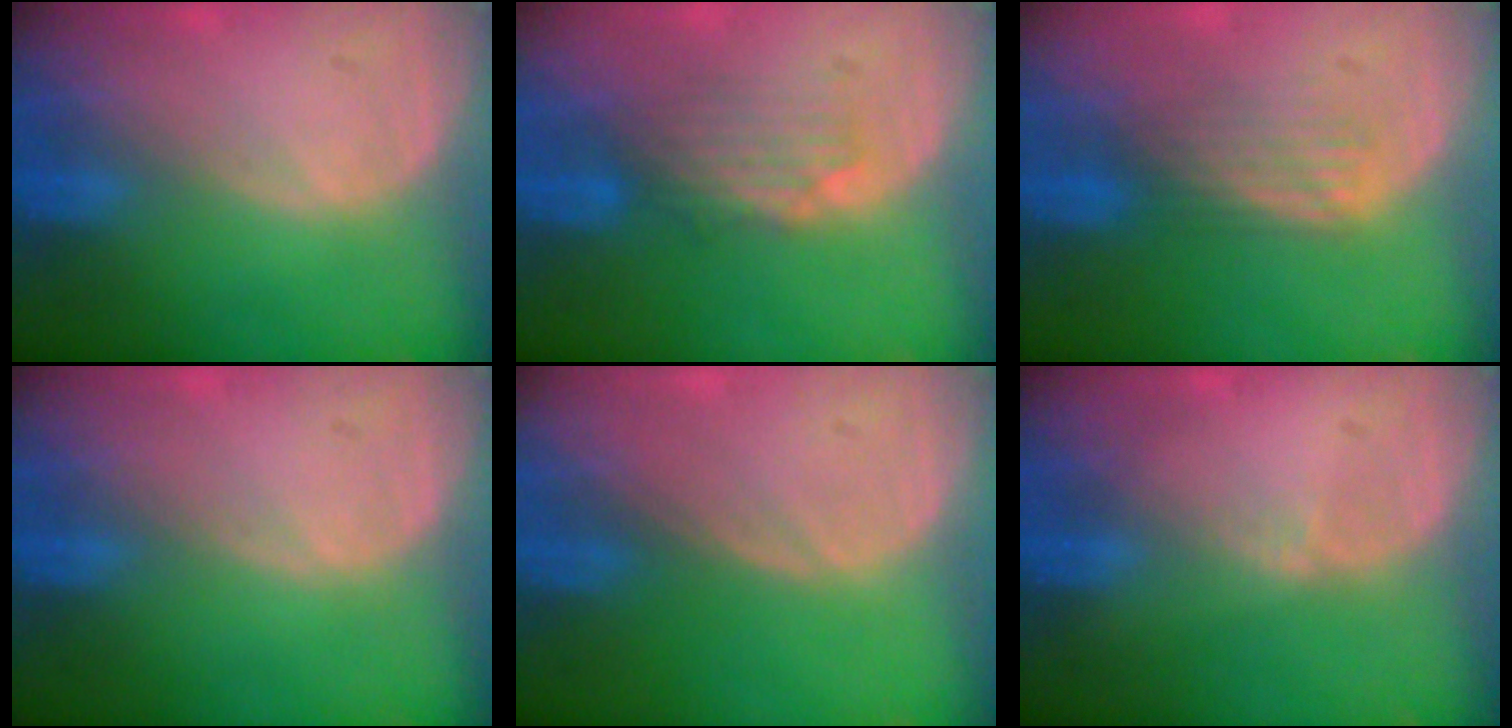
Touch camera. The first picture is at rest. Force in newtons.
{"total": 4.4, "press": 3.8, "slide": 2.2}
{"total": 4.0, "press": 3.5, "slide": 2.1}
{"total": 0.0}
{"total": 0.0}
{"total": 0.6, "press": 0.6, "slide": 0.2}